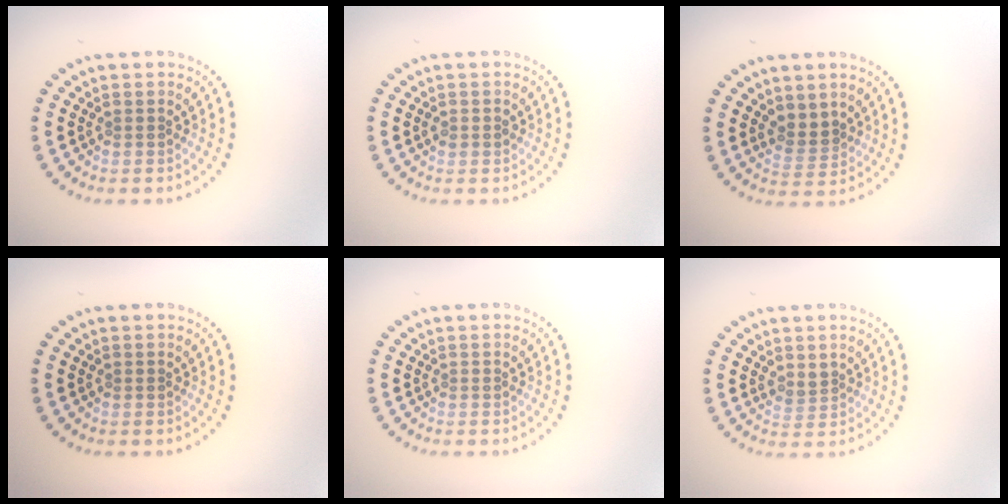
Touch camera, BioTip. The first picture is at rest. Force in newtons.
{"total": 1.0, "press": 1.0, "slide": 0.3}
{"total": 2.0, "press": 1.8, "slide": 1.0}
{"total": 0.0}
{"total": 0.0}
{"total": 1.2, "press": 1.0, "slide": 0.7}